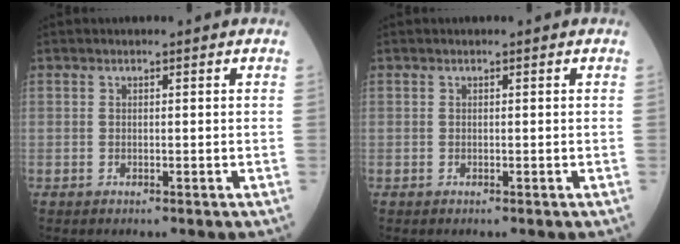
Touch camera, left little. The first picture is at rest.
{"total": 0.0}